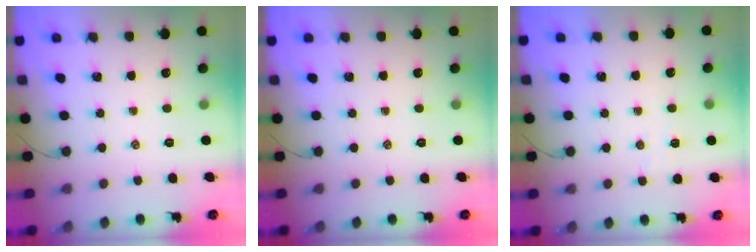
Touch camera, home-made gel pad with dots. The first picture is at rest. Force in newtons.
{"total": 0.0}
{"total": 2.7, "press": 2.6, "slide": 0.8}